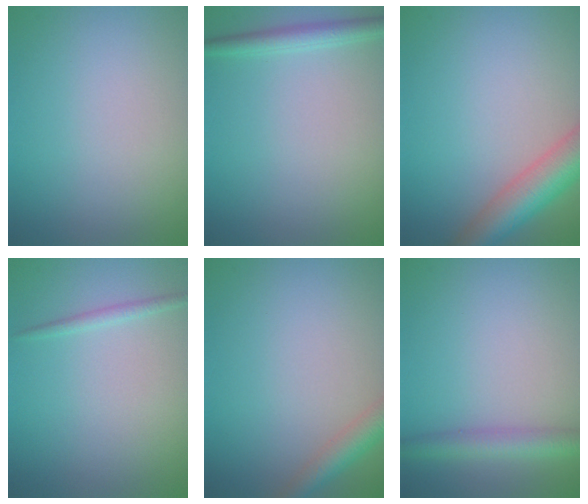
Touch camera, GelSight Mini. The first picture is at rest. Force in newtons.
{"total": 2.0, "press": 2.0, "slide": 0.1}
{"total": 6.0, "press": 6.0, "slide": 0.4}
{"total": 0.9, "press": 0.9, "slide": 0.1}
{"total": 2.9, "press": 2.9, "slide": 0.2}
{"total": 3.0, "press": 3.0, "slide": 0.1}